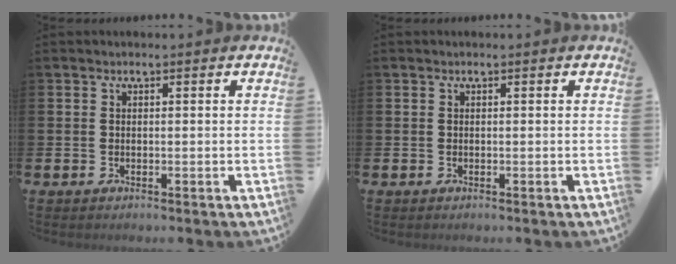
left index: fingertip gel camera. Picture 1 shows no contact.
{"total": 0.0}